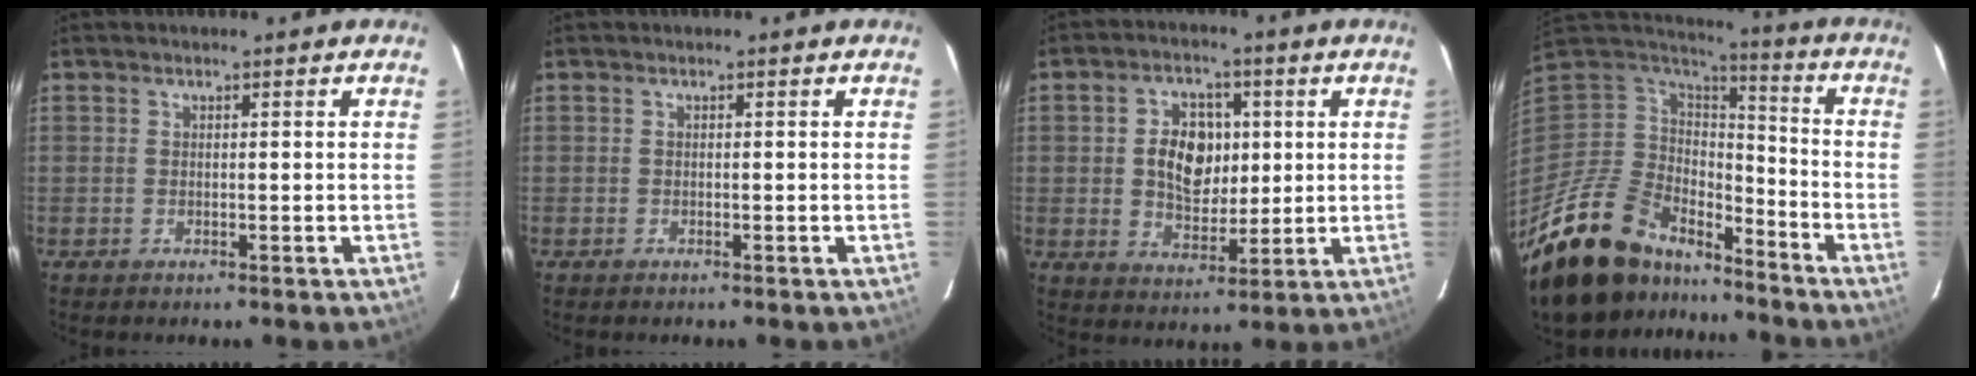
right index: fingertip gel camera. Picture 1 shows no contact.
{"total": 0.0}
{"total": 9.4, "force": [1.2, 6.7, 6.5], "torque": [-0.118, 0.012, 0.026]}
{"total": 24.1, "force": [-18.2, 11.8, 10.6], "torque": [-0.233, -0.003, -0.299]}